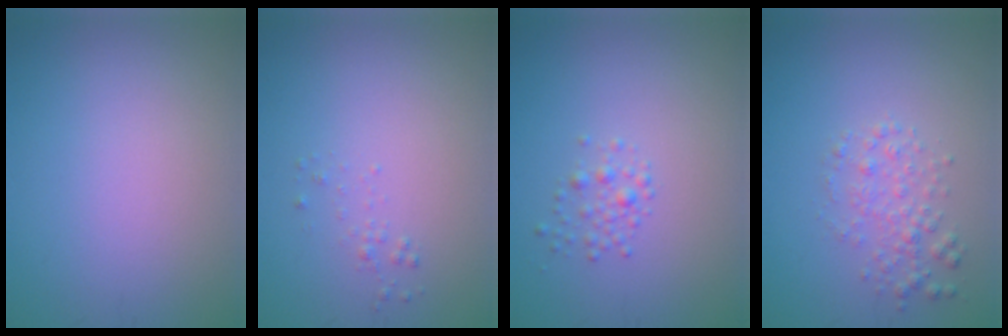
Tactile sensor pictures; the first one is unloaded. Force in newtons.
{"total": 0.6, "press": 0.6, "slide": 0.1}
{"total": 1.3, "press": 1.3, "slide": 0.0}
{"total": 2.1, "press": 2.1, "slide": 0.0}